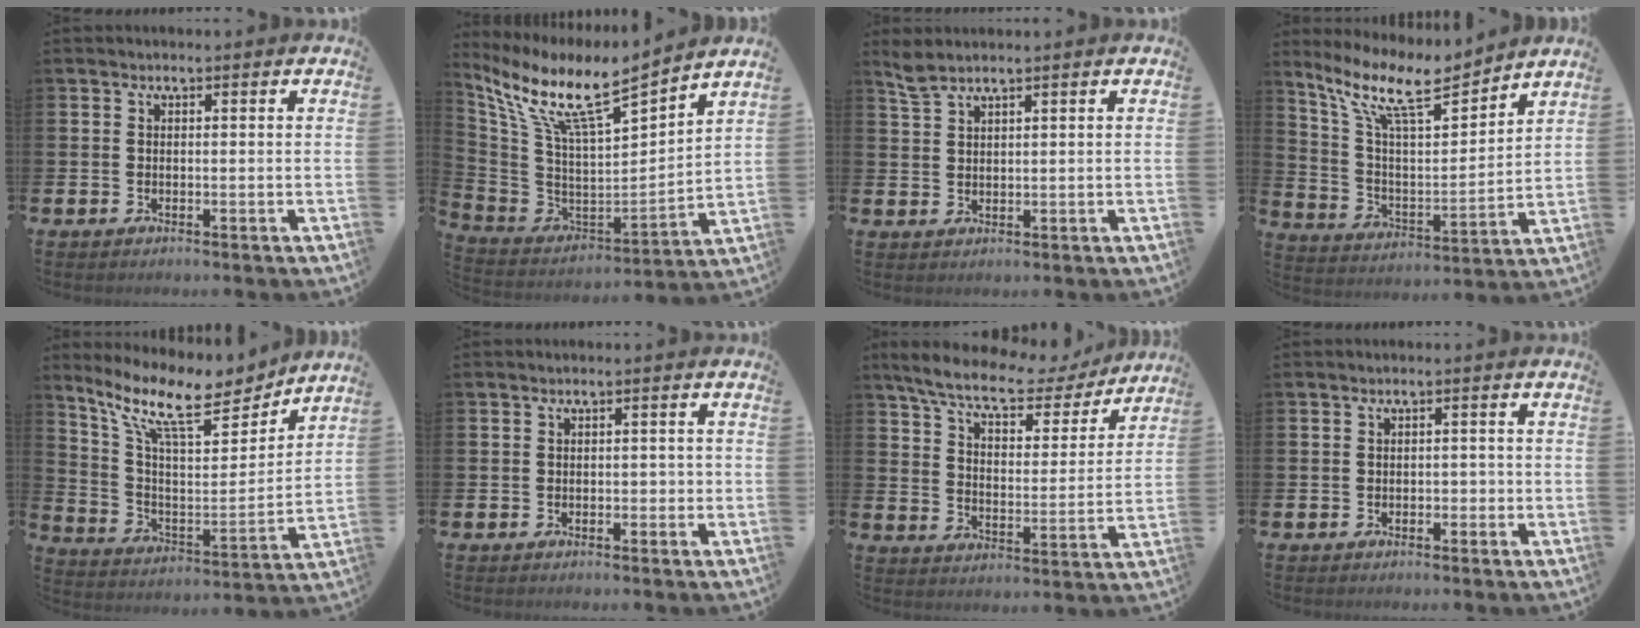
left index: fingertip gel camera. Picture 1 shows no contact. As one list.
[{"total": 10.5, "force": [8.2, 1.7, 6.4], "torque": [-0.157, -0.059, 0.134]}, {"total": 2.5, "force": [2.2, 0.5, 1.0], "torque": [-0.016, -0.003, 0.039]}, {"total": 11.0, "force": [8.9, 2.8, 5.8], "torque": [-0.136, -0.048, 0.155]}, {"total": 12.5, "force": [10.1, 3.6, 6.5], "torque": [-0.150, -0.060, 0.172]}, {"total": 1.1, "force": [-0.5, 0.9, 0.5], "torque": [-0.003, 0.003, -0.015]}, {"total": 8.3, "force": [7.3, 2.1, 3.2], "torque": [-0.087, -0.047, 0.123]}, {"total": 1.1, "force": [-0.7, 0.8, 0.3], "torque": [-0.002, -0.001, -0.018]}]